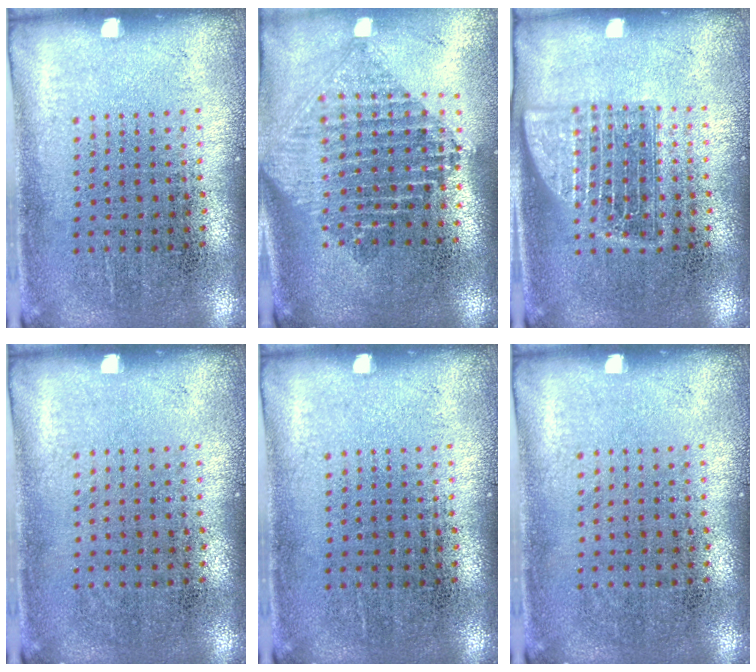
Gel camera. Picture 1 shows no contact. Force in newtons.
{"total": 2.2, "press": 1.7, "slide": 1.4}
{"total": 2.4, "press": 2.4, "slide": 0.4}
{"total": 0.0}
{"total": 0.0}
{"total": 0.0}